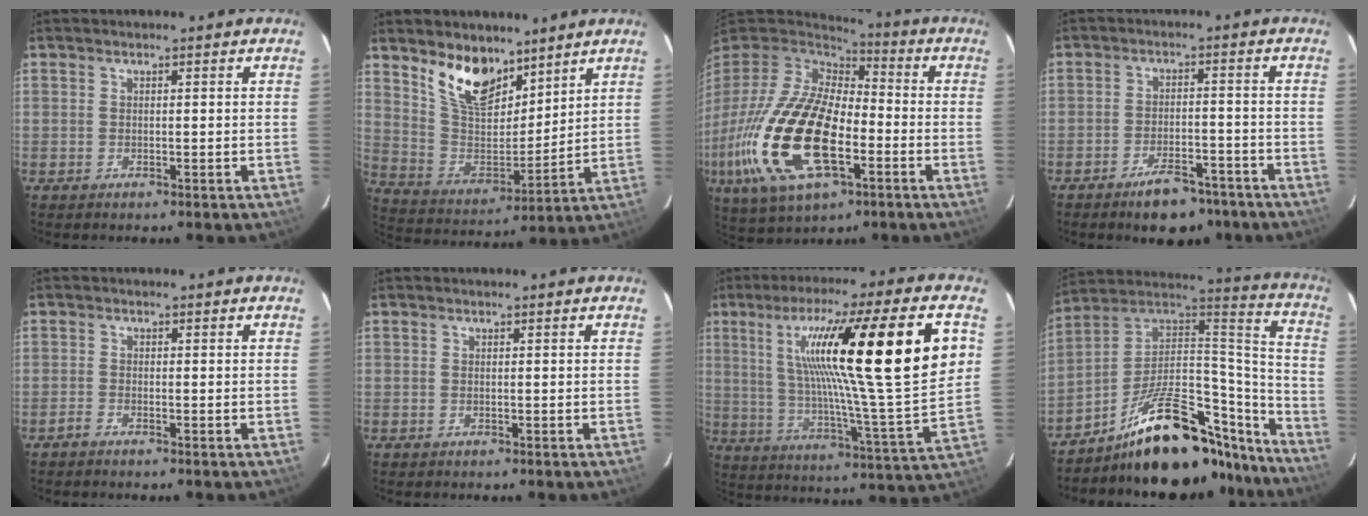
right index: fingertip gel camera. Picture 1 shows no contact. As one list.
[{"total": 13.6, "force": [9.5, 6.6, 7.1], "torque": [-0.140, -0.002, 0.187]}, {"total": 27.3, "force": [-8.3, 13.6, 22.1], "torque": [-0.487, -0.051, -0.143]}, {"total": 8.4, "force": [-6.3, 3.6, 4.2], "torque": [-0.081, 0.012, -0.086]}, {"total": 1.0, "force": [-1.0, 0.1, 0.4], "torque": [-0.016, 0.001, -0.024]}, {"total": 0.0}, {"total": 27.6, "force": [8.6, 1.3, 26.2], "torque": [-0.421, 0.013, 0.146]}, {"total": 27.3, "force": [-20.2, 10.6, 15.0], "torque": [-0.211, 0.051, -0.298]}]